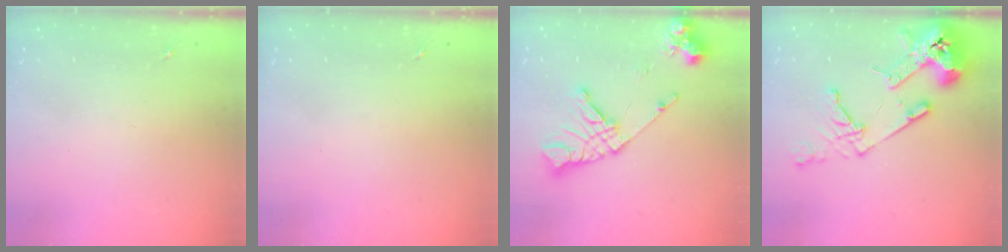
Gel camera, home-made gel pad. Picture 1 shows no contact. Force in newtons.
{"total": 0.0}
{"total": 16.8, "press": 16.7, "slide": 2.2}
{"total": 18.8, "press": 18.6, "slide": 2.5}